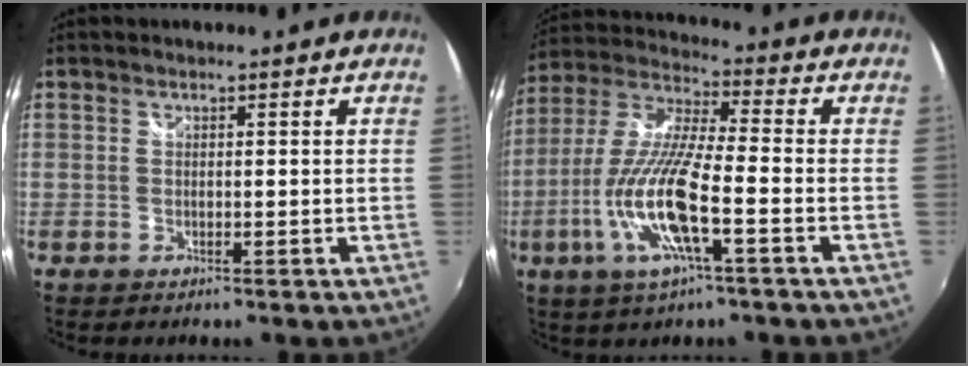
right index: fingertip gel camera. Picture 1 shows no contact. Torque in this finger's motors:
{"motor_torque": [2.14, 0.00, 1.05, 0.21]}